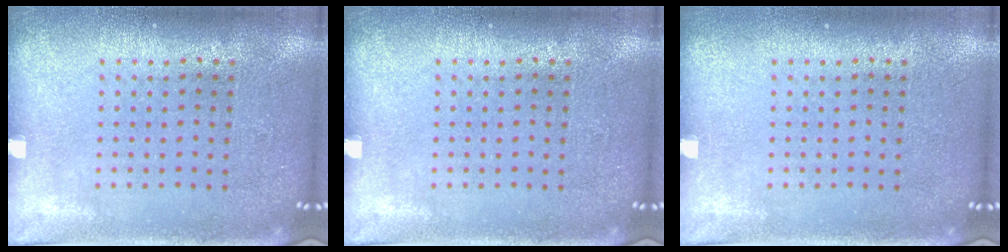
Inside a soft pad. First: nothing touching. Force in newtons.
{"total": 0.0}
{"total": 0.0}